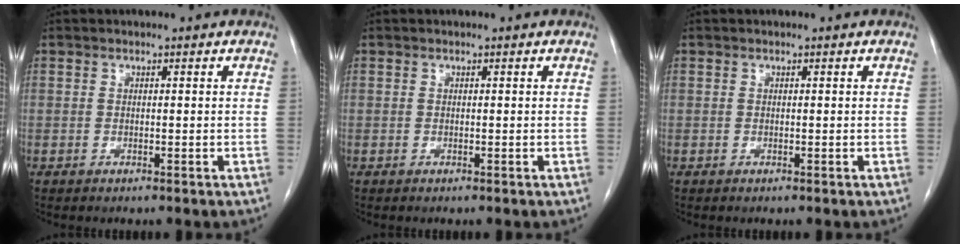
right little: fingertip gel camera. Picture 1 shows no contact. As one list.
[{"total": 0.0}, {"total": 0.0}]